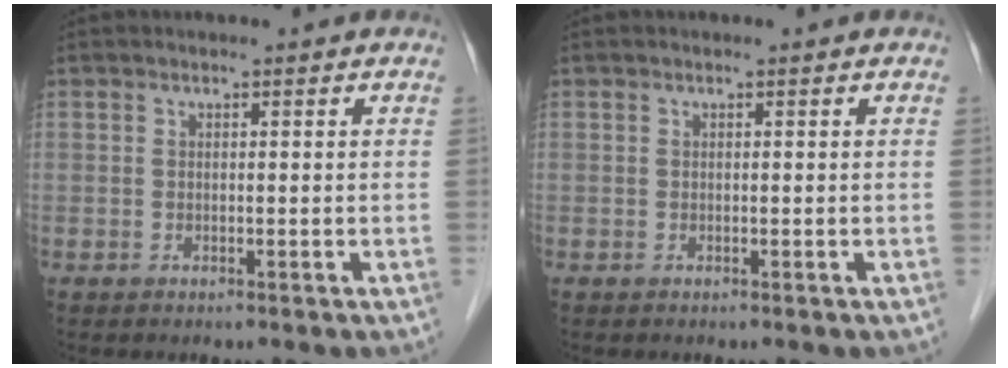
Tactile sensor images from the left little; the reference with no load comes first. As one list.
[{"total": 0.0}]